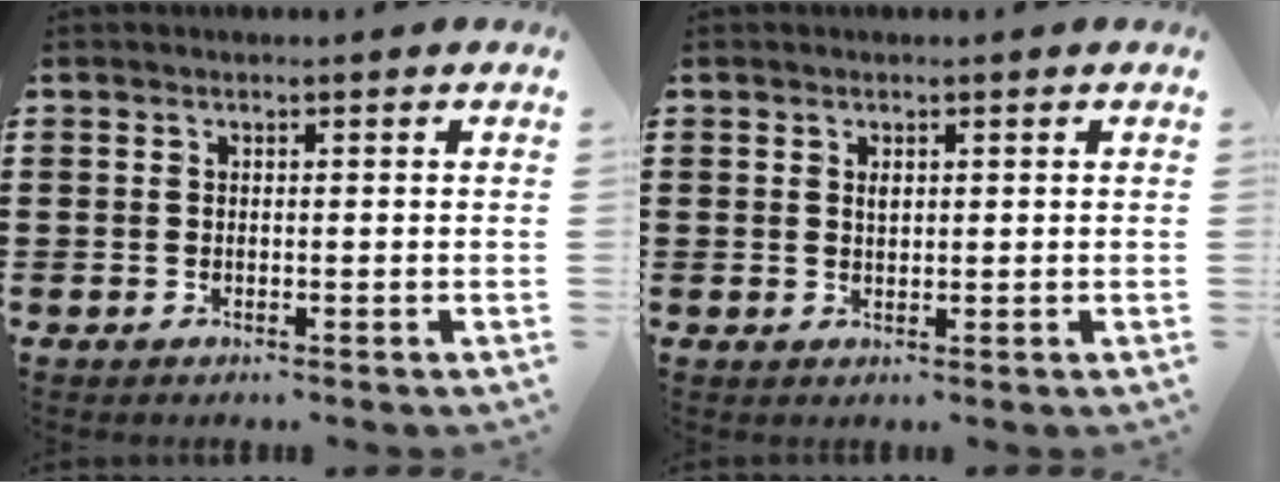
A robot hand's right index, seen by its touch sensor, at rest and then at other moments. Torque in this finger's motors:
{"motor_torque": [0.34, 0.31, 0.16, 0.00]}